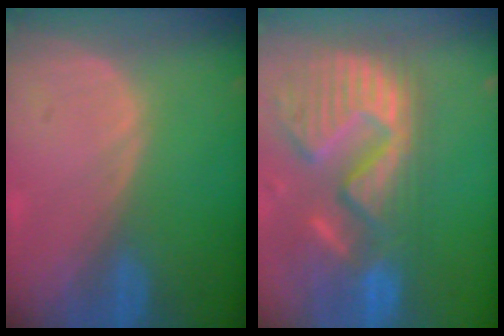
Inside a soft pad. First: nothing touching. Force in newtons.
{"total": 14.6, "press": 12.1, "slide": 8.1}